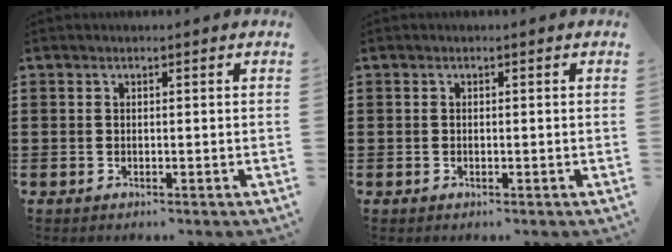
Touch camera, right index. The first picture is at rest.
{"total": 0.0}